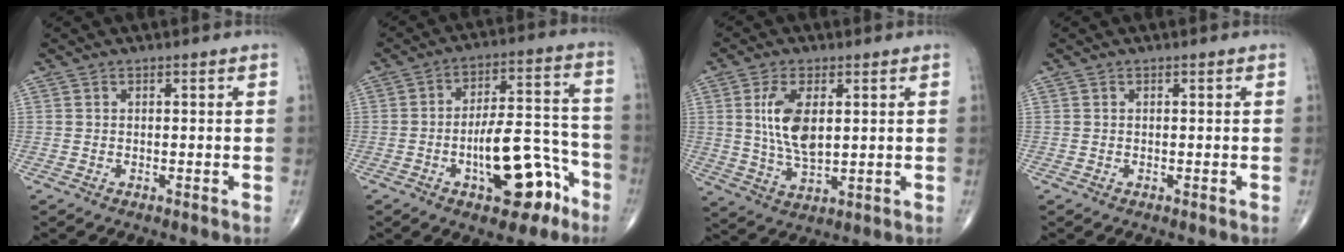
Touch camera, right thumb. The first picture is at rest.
{"total": 15.4, "force": [-6.7, 6.6, 12.2], "torque": [-0.157, 0.058, -0.092]}
{"total": 9.6, "force": [2.0, 4.6, 8.2], "torque": [-0.158, -0.014, 0.044]}
{"total": 0.0}